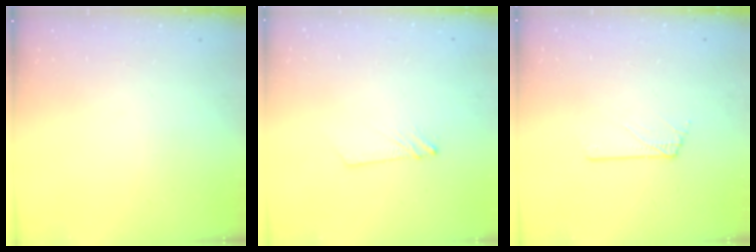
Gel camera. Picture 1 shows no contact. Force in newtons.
{"total": 2.4, "press": 2.4, "slide": 0.2}
{"total": 0.6, "press": 0.6, "slide": 0.1}